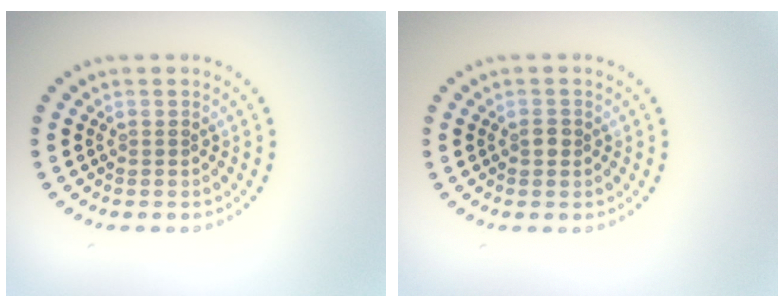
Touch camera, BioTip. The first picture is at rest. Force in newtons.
{"total": 0.8, "press": 0.8, "slide": 0.1}